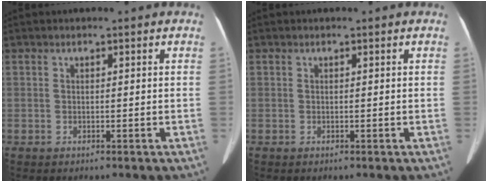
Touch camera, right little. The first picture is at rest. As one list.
[{"total": 0.0}]